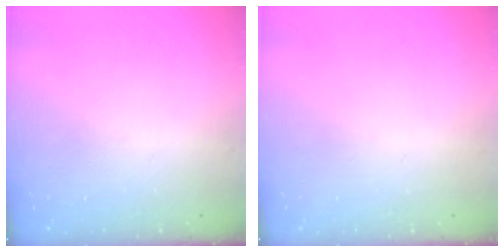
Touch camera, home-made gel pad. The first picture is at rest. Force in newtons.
{"total": 0.0}